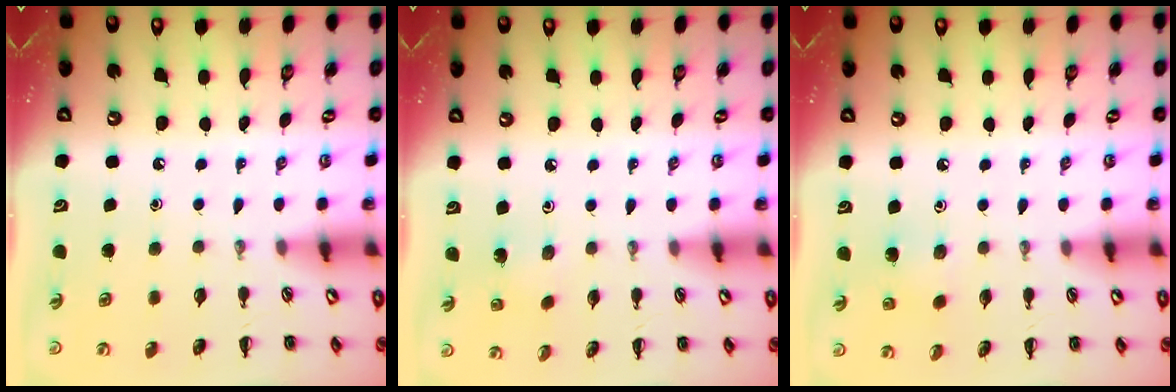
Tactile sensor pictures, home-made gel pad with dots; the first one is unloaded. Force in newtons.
{"total": 1.4, "press": 1.3, "slide": 0.5}
{"total": 3.7, "press": 3.6, "slide": 0.9}